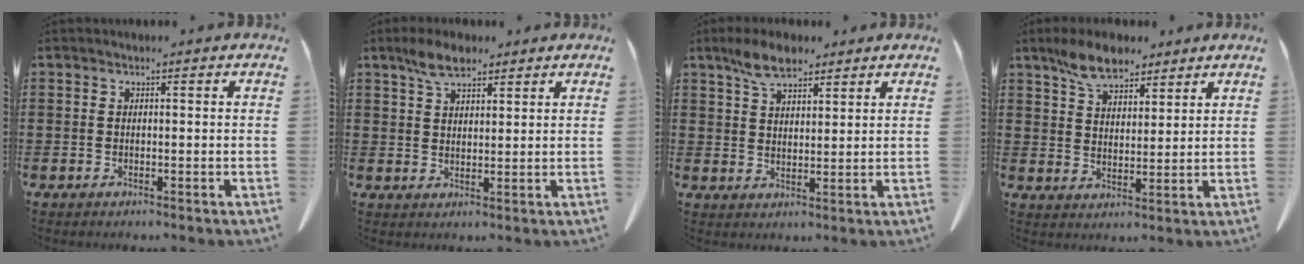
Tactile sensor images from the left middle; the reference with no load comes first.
{"total": 5.0, "force": [3.6, 2.1, 2.8], "torque": [-0.065, 0.006, 0.067]}
{"total": 6.1, "force": [4.5, 2.6, 3.2], "torque": [-0.076, 0.001, 0.084]}
{"total": 7.3, "force": [5.7, 3.1, 3.3], "torque": [-0.076, -0.005, 0.106]}